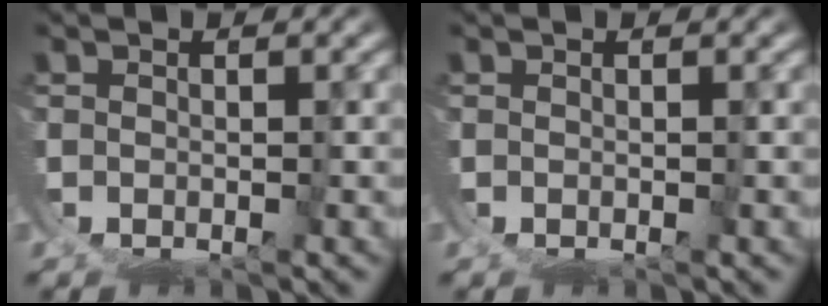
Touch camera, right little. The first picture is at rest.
{"total": 0.0}